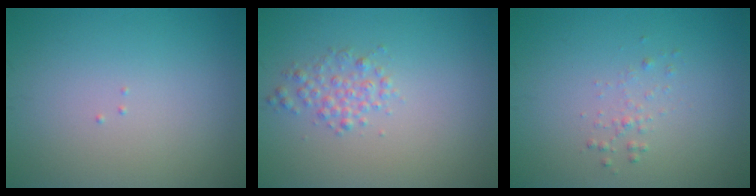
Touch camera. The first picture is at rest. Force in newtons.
{"total": 1.8, "press": 1.8, "slide": 0.0}
{"total": 0.9, "press": 0.9, "slide": 0.0}